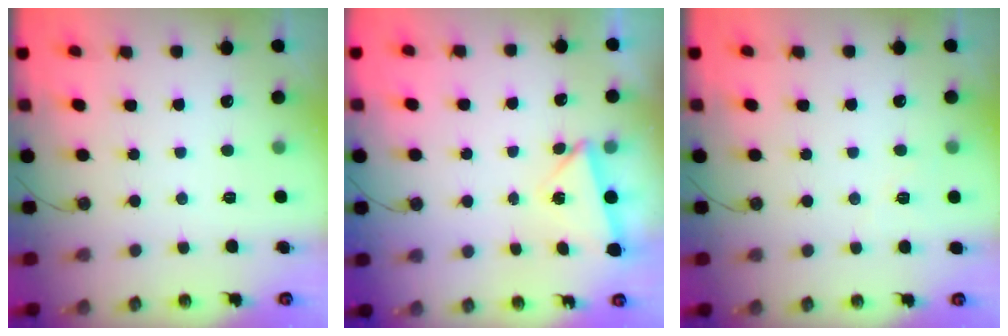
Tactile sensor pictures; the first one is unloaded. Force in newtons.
{"total": 2.9, "press": 2.7, "slide": 1.2}
{"total": 4.4, "press": 3.8, "slide": 2.3}